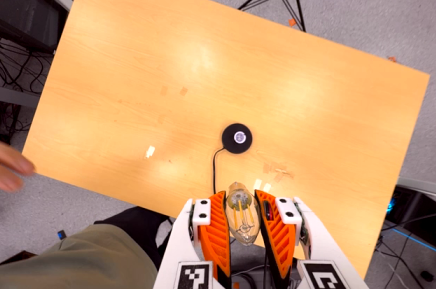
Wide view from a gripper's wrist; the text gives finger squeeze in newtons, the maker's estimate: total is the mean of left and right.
{"total": 19.9, "left": 21.7, "right": 18.0}